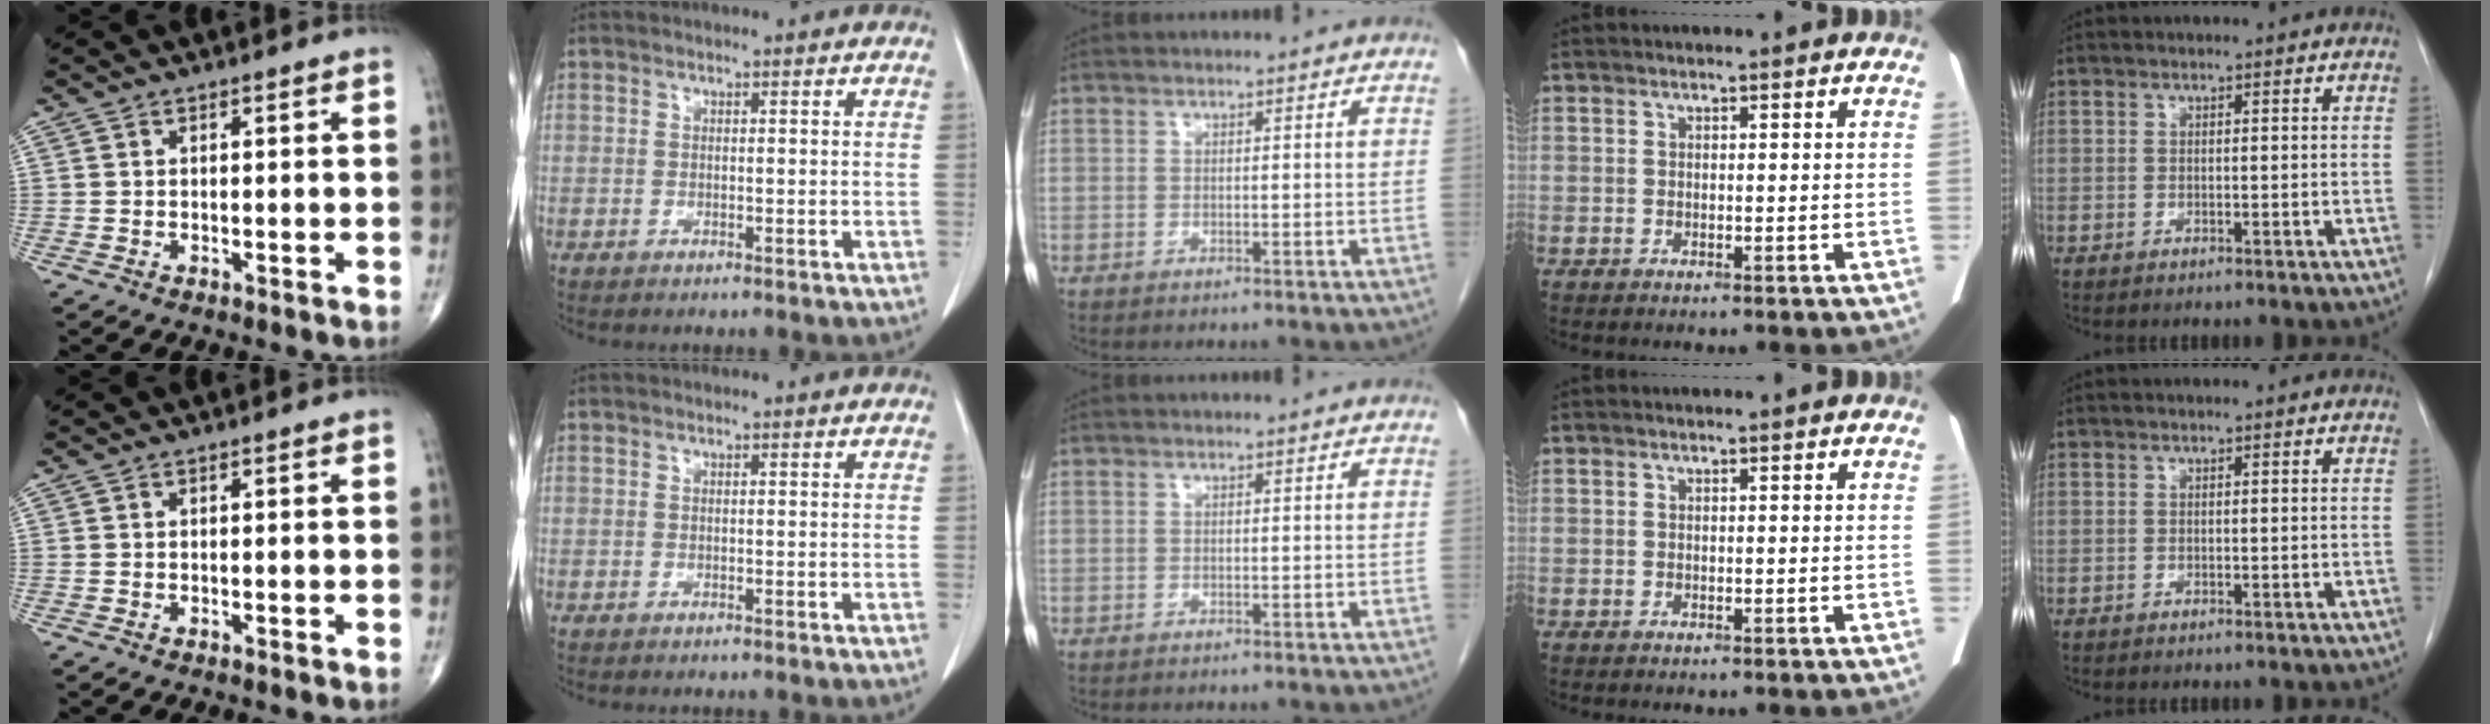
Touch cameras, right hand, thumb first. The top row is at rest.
{}